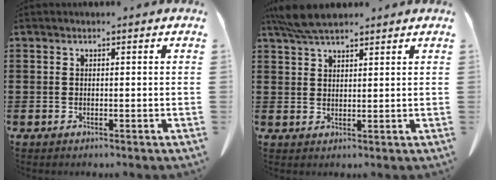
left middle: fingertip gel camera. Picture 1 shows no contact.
{"total": 5.2, "force": [4.4, 1.1, 2.6], "torque": [-0.064, -0.006, 0.083]}